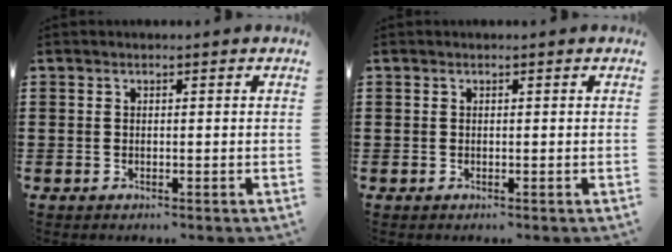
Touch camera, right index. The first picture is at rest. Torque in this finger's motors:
{"motor_torque": [-0.02, 0.02, 0.00, 0.00]}